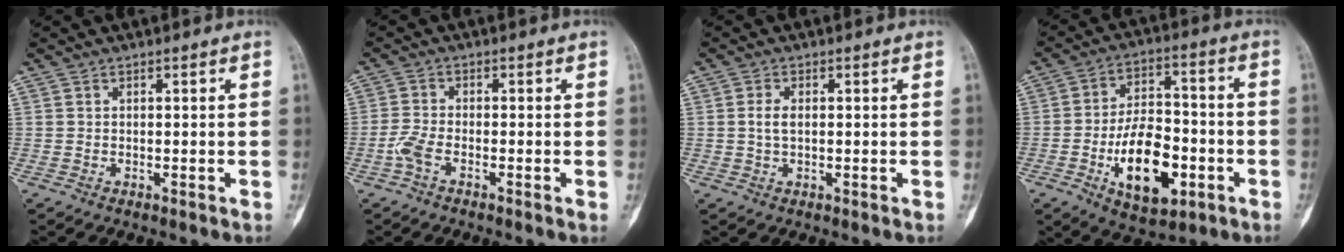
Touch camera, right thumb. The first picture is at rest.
{"total": 3.3, "force": [-1.6, 0.9, 2.7], "torque": [-0.065, 0.000, -0.041]}
{"total": 2.5, "force": [0.2, 1.4, 2.1], "torque": [-0.048, 0.002, 0.003]}
{"total": 15.9, "force": [-5.1, 8.5, 12.4], "torque": [-0.176, 0.026, -0.079]}